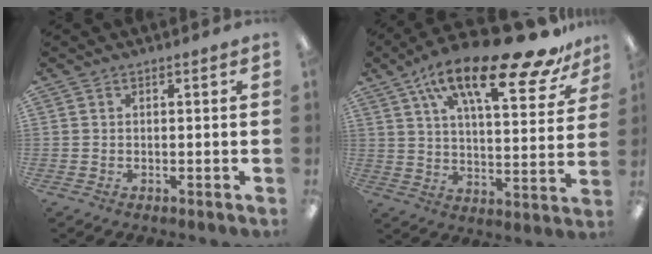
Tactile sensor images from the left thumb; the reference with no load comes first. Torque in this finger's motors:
{"motor_torque": [0.72, 0.78, 1.52, -1.27, 0.41]}